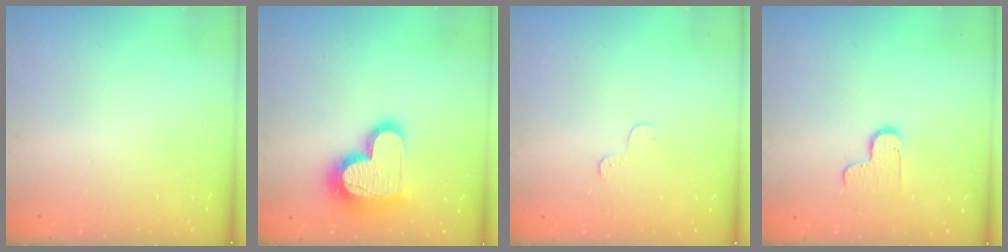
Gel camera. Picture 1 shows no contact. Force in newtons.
{"total": 17.8, "press": 17.7, "slide": 1.5}
{"total": 3.5, "press": 3.5, "slide": 0.4}
{"total": 6.6, "press": 6.5, "slide": 0.4}